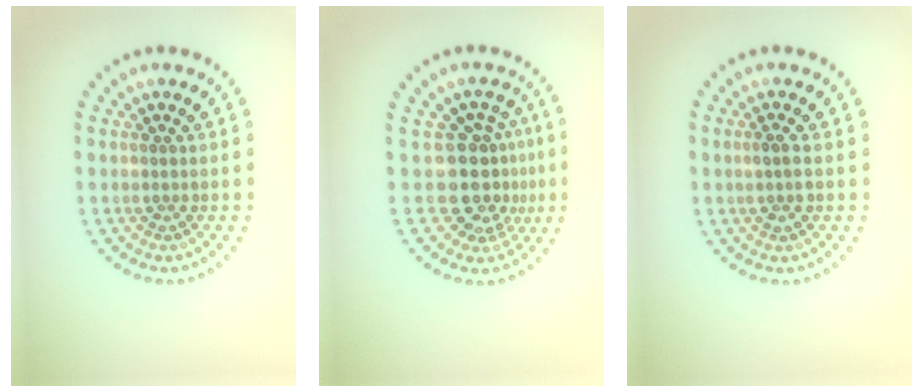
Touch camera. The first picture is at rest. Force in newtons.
{"total": 4.3, "press": 3.4, "slide": 2.6}
{"total": 1.4, "press": 1.2, "slide": 0.6}